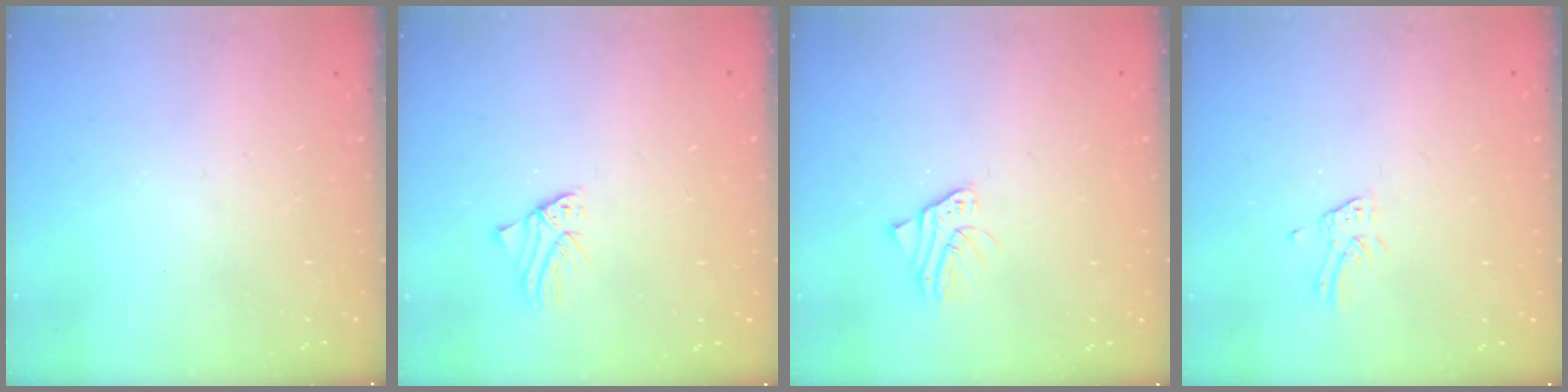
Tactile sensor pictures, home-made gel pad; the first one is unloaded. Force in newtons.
{"total": 0.7, "press": 0.7, "slide": 0.1}
{"total": 2.7, "press": 2.6, "slide": 0.3}
{"total": 2.4, "press": 2.4, "slide": 0.3}